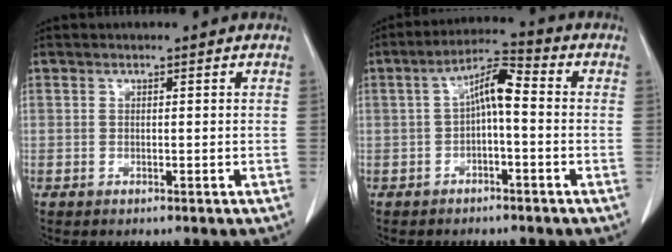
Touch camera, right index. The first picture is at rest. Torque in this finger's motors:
{"motor_torque": [0.69, -0.21, 0.36, 0.11]}